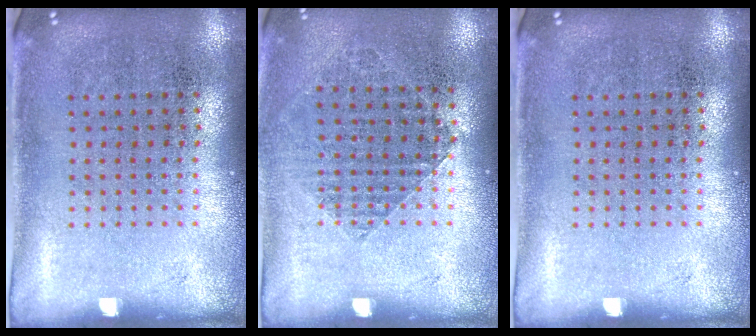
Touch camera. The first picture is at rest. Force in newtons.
{"total": 0.9, "press": 0.8, "slide": 0.3}
{"total": 0.0}